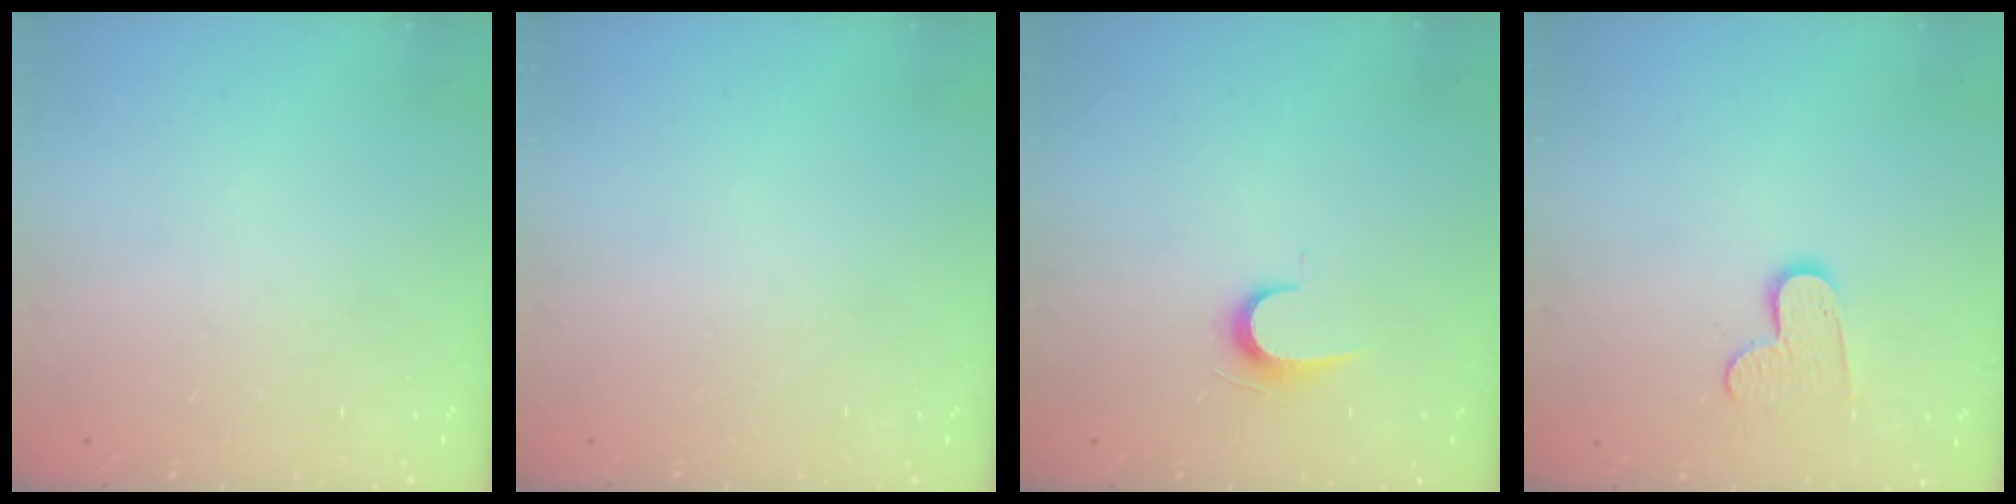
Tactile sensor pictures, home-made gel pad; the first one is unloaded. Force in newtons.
{"total": 0.0}
{"total": 6.1, "press": 6.0, "slide": 0.6}
{"total": 8.5, "press": 8.5, "slide": 0.5}